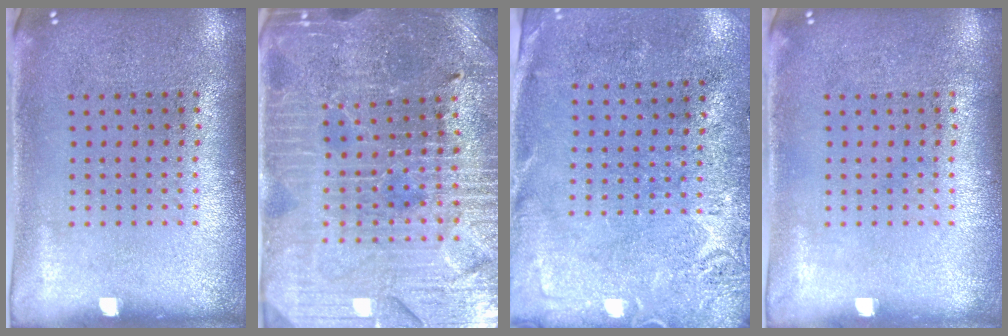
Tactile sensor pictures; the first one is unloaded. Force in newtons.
{"total": 3.9, "press": 3.8, "slide": 0.9}
{"total": 2.8, "press": 2.3, "slide": 1.6}
{"total": 0.0}